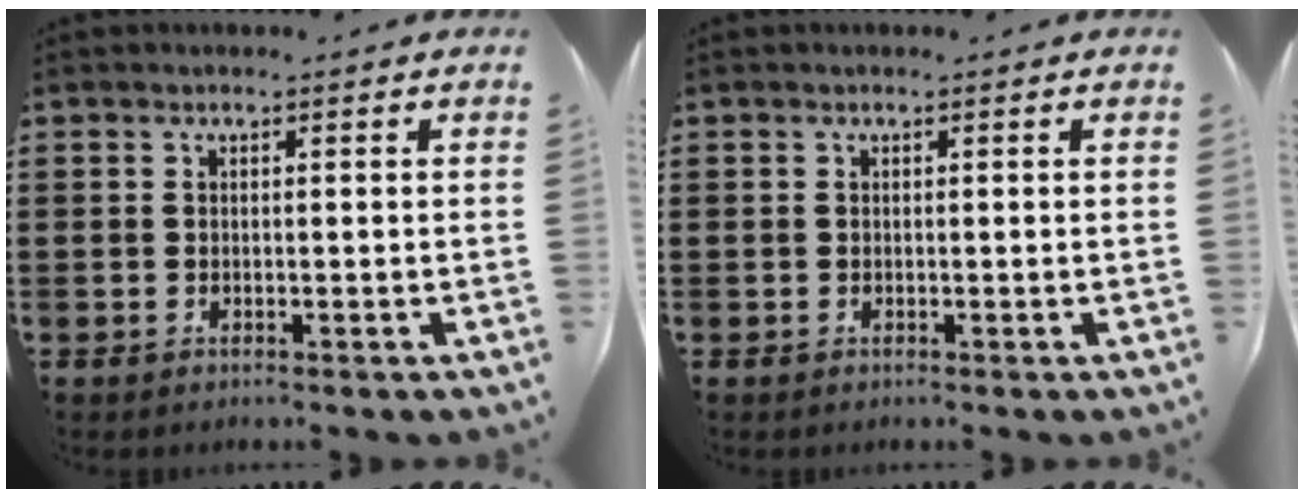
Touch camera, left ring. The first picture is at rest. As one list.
[{"total": 0.0}]